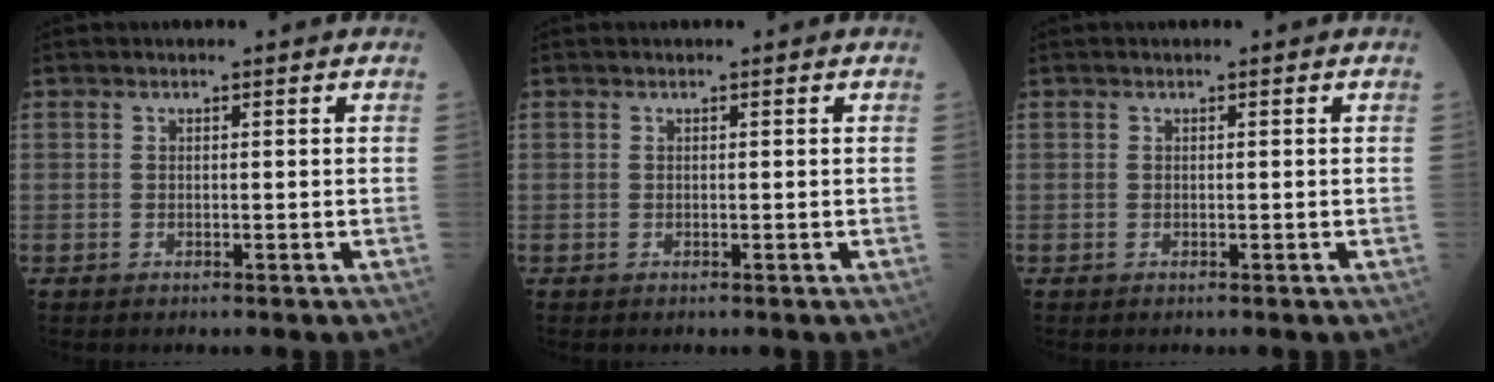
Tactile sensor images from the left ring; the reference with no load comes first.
{"total": 0.0}
{"total": 0.0}